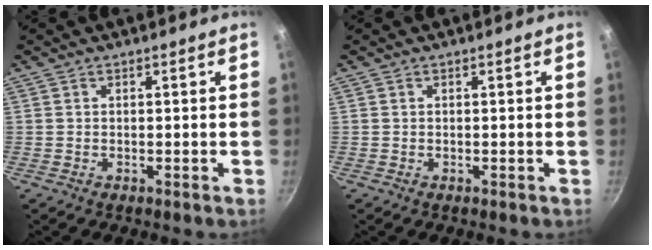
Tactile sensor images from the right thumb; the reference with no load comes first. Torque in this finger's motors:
{"motor_torque": [-0.38, -0.35, -0.01, 0.02, 0.01]}